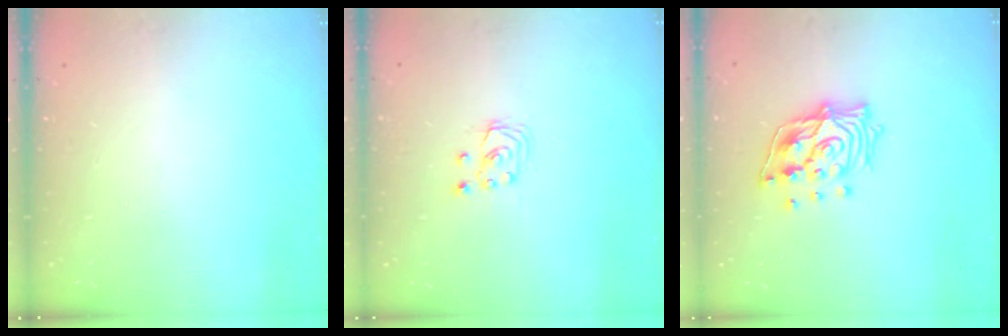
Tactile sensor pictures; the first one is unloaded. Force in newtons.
{"total": 2.6, "press": 2.6, "slide": 0.3}
{"total": 14.0, "press": 13.9, "slide": 1.7}